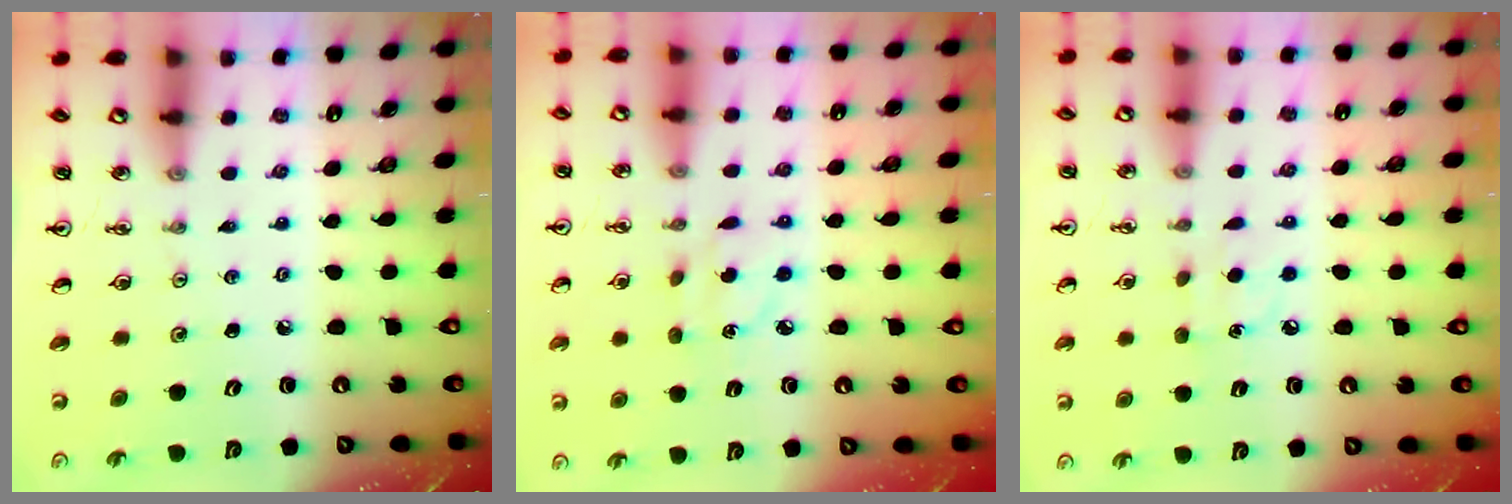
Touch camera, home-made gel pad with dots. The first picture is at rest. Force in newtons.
{"total": 3.9, "press": 3.8, "slide": 0.5}
{"total": 6.6, "press": 6.6, "slide": 0.7}